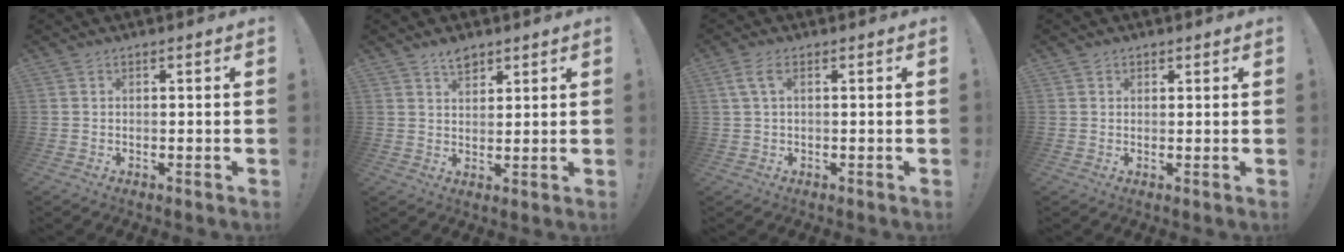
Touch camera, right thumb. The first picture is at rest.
{"total": 4.9, "force": [3.6, 2.5, 2.0], "torque": [-0.022, -0.019, 0.064]}
{"total": 3.4, "force": [1.3, 1.2, 2.9], "torque": [-0.058, 0.003, 0.025]}
{"total": 1.2, "force": [0.8, 0.8, 0.1], "torque": [0.002, -0.002, 0.015]}